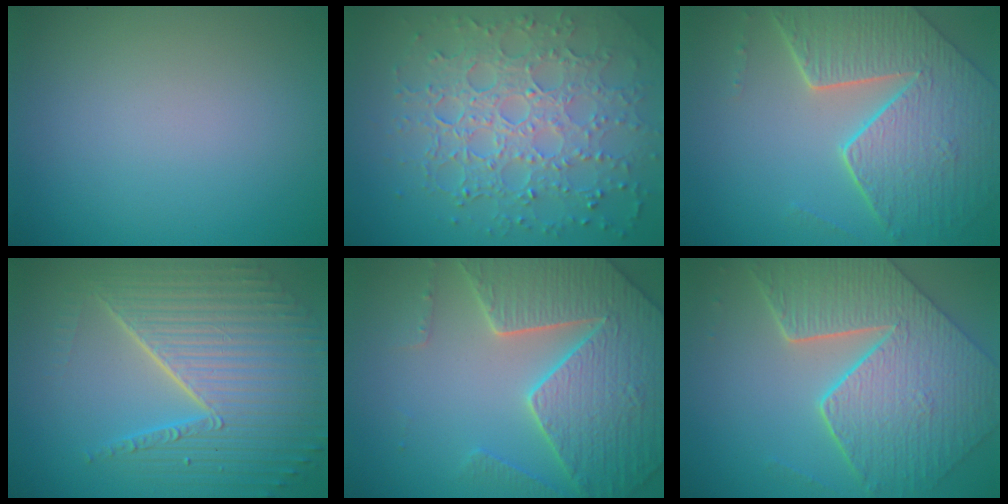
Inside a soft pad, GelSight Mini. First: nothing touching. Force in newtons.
{"total": 7.7, "press": 5.4, "slide": 5.5}
{"total": 8.1, "press": 5.9, "slide": 5.5}
{"total": 9.5, "press": 6.0, "slide": 7.4}
{"total": 7.5, "press": 7.2, "slide": 2.1}
{"total": 9.3, "press": 6.7, "slide": 6.4}